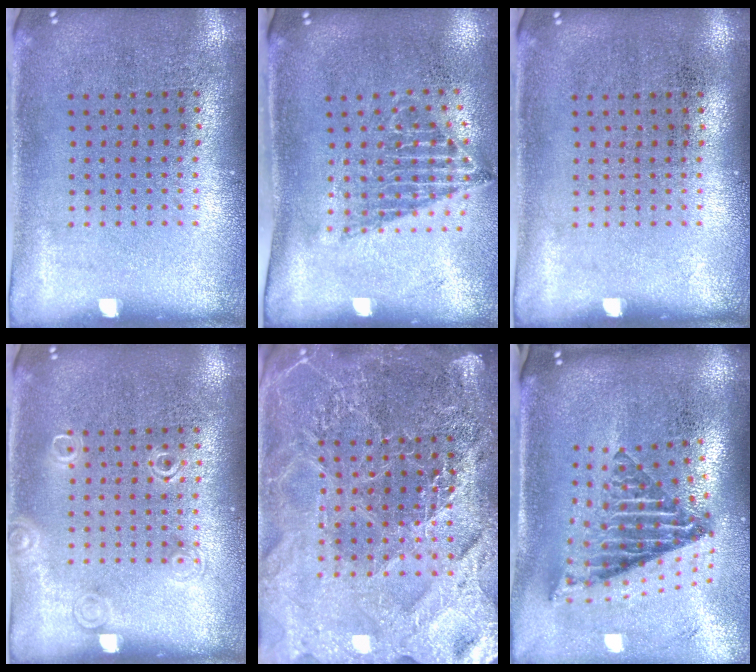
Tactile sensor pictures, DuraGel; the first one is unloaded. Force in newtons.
{"total": 1.5, "press": 1.1, "slide": 0.9}
{"total": 0.0}
{"total": 1.2, "press": 1.2, "slide": 0.2}
{"total": 5.3, "press": 4.8, "slide": 2.4}
{"total": 2.9, "press": 1.8, "slide": 2.3}